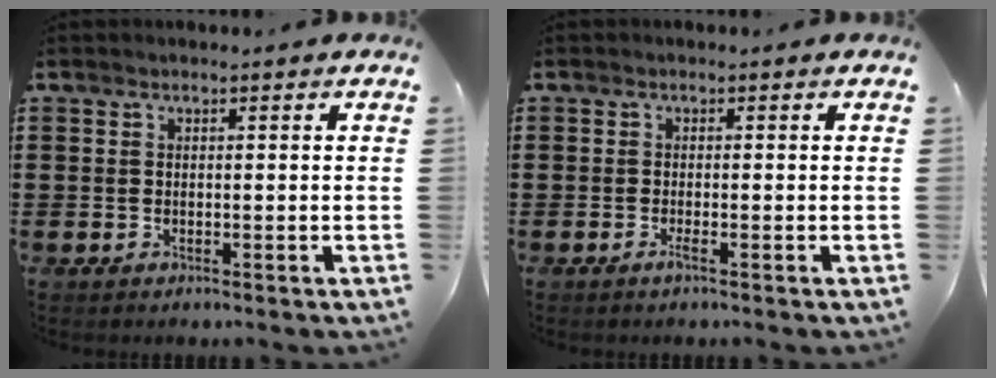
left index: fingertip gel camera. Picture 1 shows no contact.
{"total": 1.0, "force": [-0.6, -0.1, 0.8], "torque": [-0.014, -0.006, -0.011]}